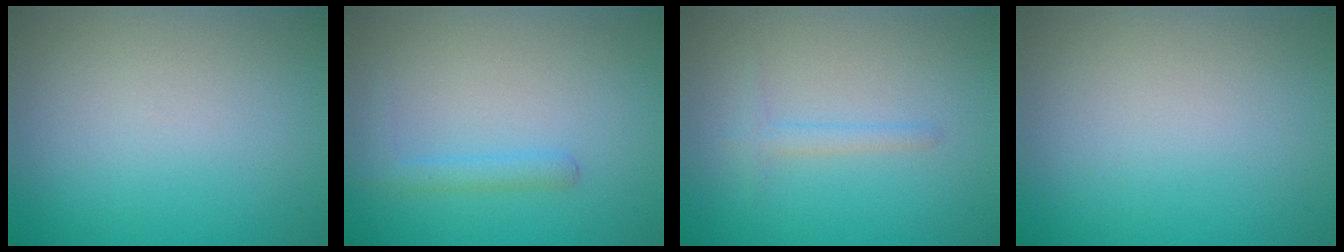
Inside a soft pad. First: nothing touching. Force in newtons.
{"total": 1.6, "press": 1.6, "slide": 0.1}
{"total": 1.2, "press": 1.2, "slide": 0.1}
{"total": 0.0}